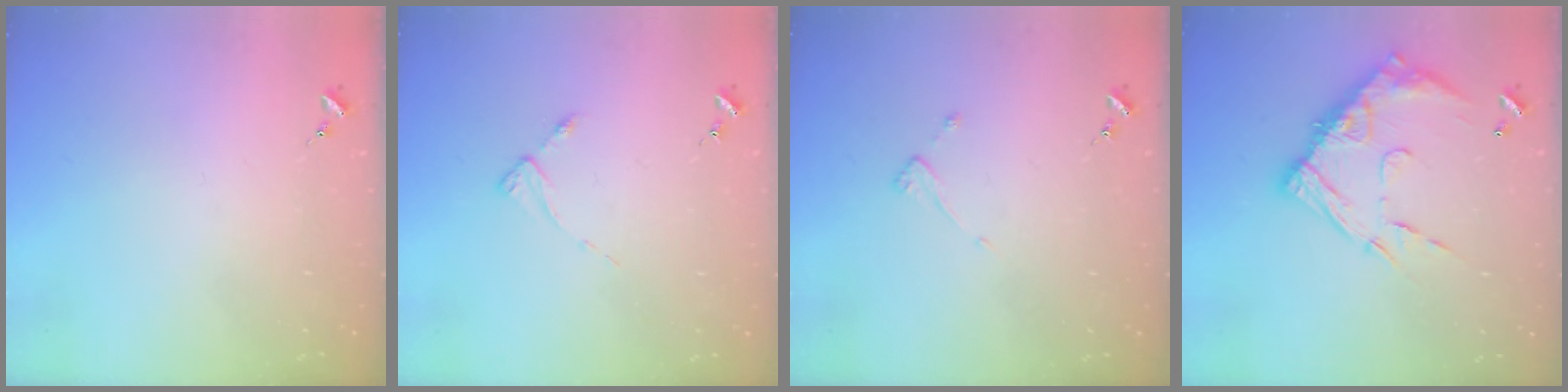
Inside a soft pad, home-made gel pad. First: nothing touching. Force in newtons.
{"total": 2.9, "press": 2.8, "slide": 0.4}
{"total": 3.4, "press": 3.4, "slide": 0.1}
{"total": 17.2, "press": 17.1, "slide": 1.4}